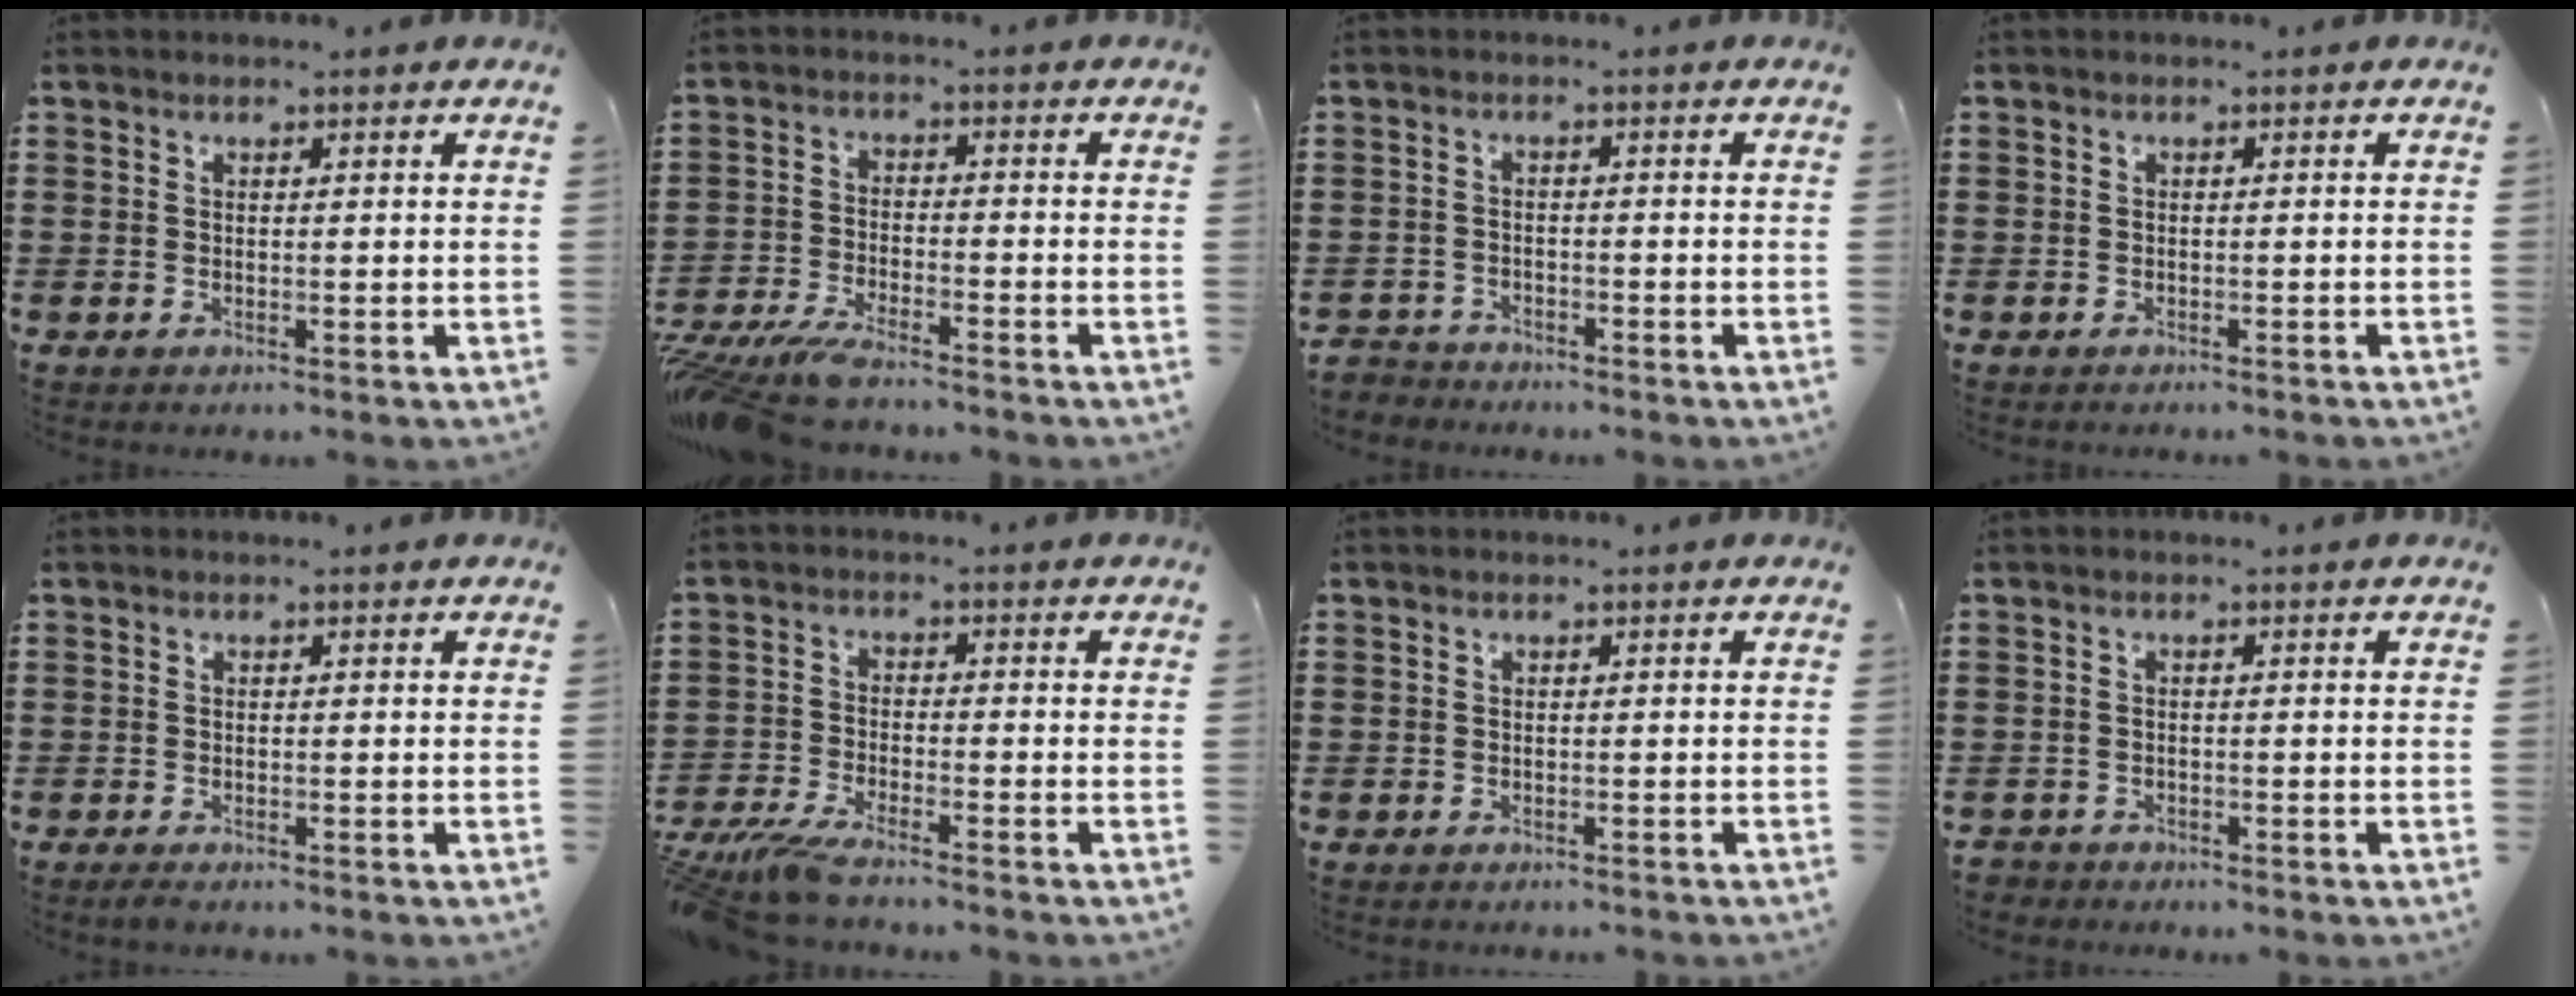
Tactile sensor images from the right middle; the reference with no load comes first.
{"total": 5.6, "force": [-5.2, 0.6, 1.8], "torque": [-0.055, -0.008, -0.106]}
{"total": 2.5, "force": [-2.4, 0.6, -0.3], "torque": [-0.003, -0.001, -0.055]}
{"total": 0.7, "force": [-0.6, 0.4, -0.1], "torque": [0.001, 0.003, -0.014]}
{"total": 0.8, "force": [-0.7, 0.3, 0.3], "torque": [-0.007, -0.005, -0.012]}
{"total": 5.2, "force": [-4.8, 0.2, 1.9], "torque": [-0.059, -0.016, -0.099]}
{"total": 1.0, "force": [-0.8, 0.5, -0.1], "torque": [0.000, 0.004, -0.019]}
{"total": 1.4, "force": [-1.3, 0.4, -0.2], "torque": [-0.003, -0.001, -0.032]}